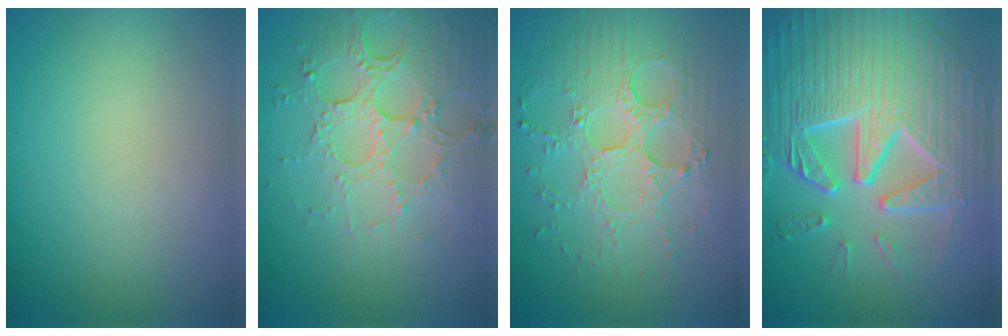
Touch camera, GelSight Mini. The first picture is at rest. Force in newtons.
{"total": 5.1, "press": 3.7, "slide": 3.6}
{"total": 4.2, "press": 3.6, "slide": 2.1}
{"total": 10.5, "press": 7.3, "slide": 7.5}